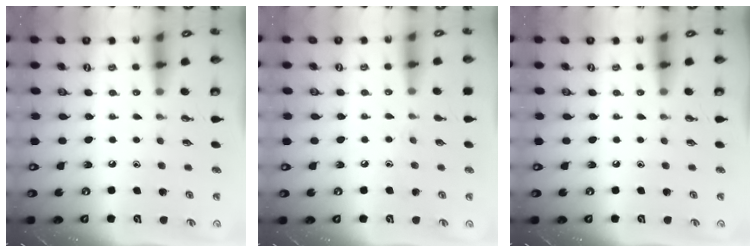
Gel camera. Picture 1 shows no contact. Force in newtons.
{"total": 5.7, "press": 5.7, "slide": 0.7}
{"total": 0.0}